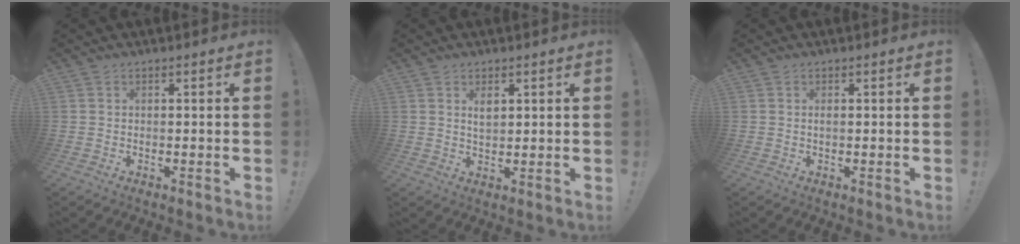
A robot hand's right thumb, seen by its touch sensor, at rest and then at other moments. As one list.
[{"total": 3.3, "force": [1.4, 1.7, 2.5], "torque": [-0.033, -0.006, 0.020]}, {"total": 0.5, "force": [-0.2, 0.1, 0.5], "torque": [-0.015, 0.003, -0.002]}]